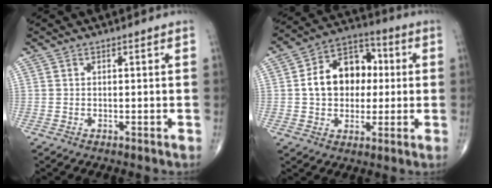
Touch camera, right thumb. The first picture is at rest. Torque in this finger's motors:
{"motor_torque": [0.79, 2.35, 1.33, -0.01, 0.11]}